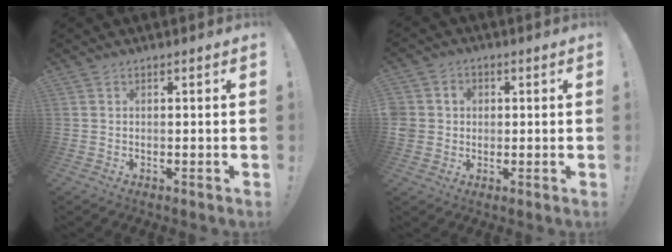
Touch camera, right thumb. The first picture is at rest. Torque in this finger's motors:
{"motor_torque": [0.91, 1.08, 0.13, 0.01, 0.01]}